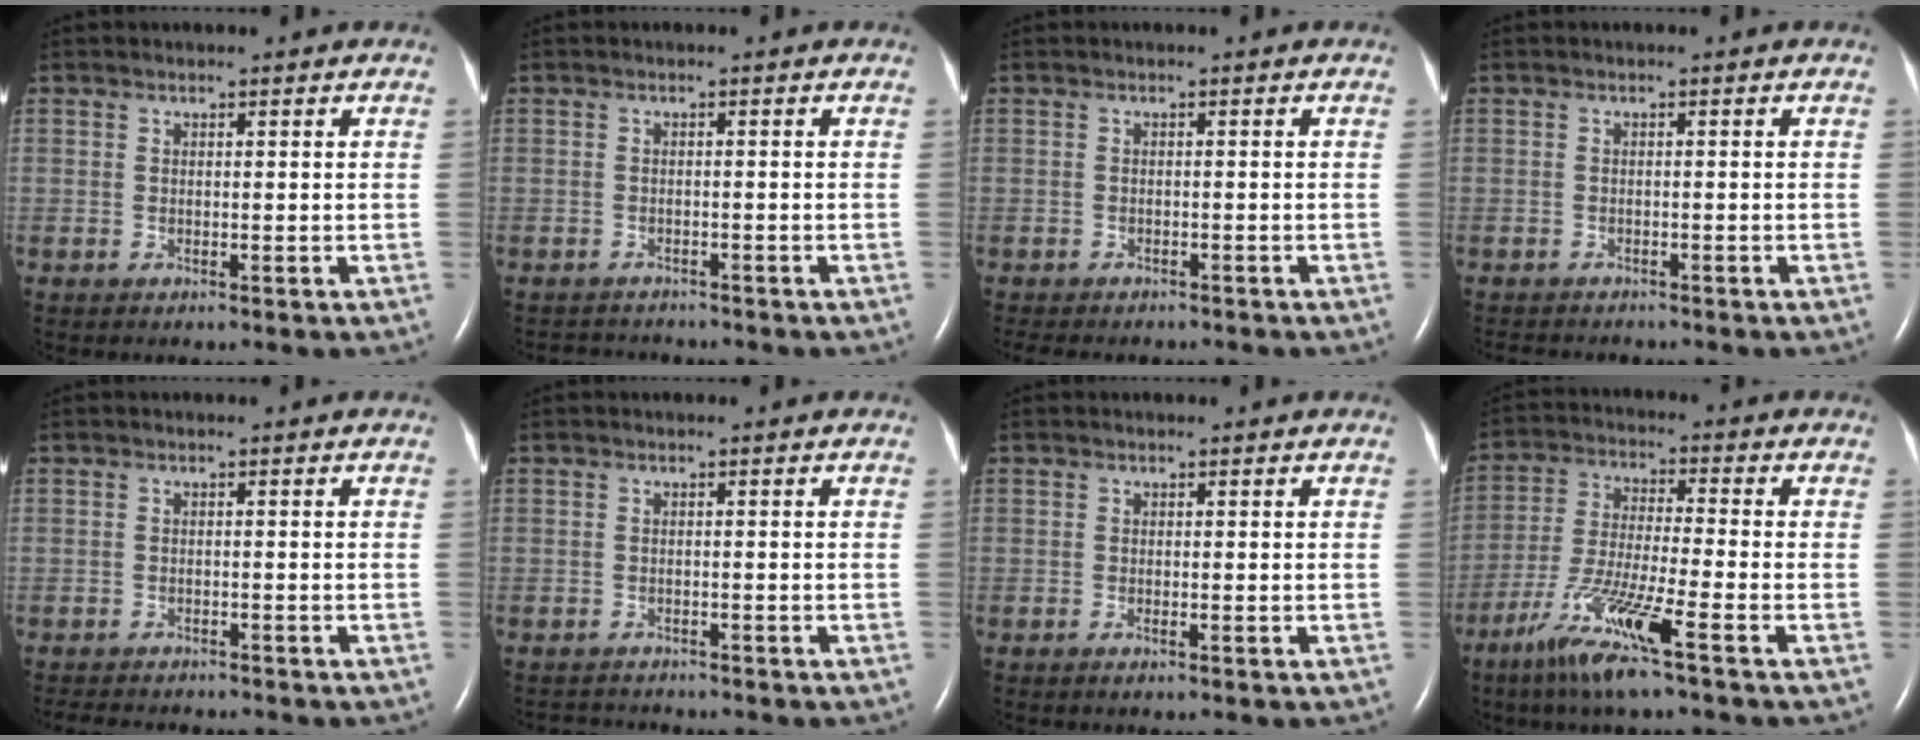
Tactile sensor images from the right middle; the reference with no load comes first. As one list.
[{"total": 3.3, "force": [-3.2, 0.7, 0.0], "torque": [-0.001, -0.007, -0.045]}, {"total": 7.9, "force": [-6.9, 2.4, 3.2], "torque": [-0.047, -0.001, -0.085]}, {"total": 4.2, "force": [-3.9, 1.0, 1.3], "torque": [-0.019, -0.007, -0.053]}, {"total": 7.6, "force": [-6.9, 1.8, 2.5], "torque": [-0.037, -0.006, -0.093]}, {"total": 2.6, "force": [-2.6, 0.2, -0.2], "torque": [0.002, -0.012, -0.039]}, {"total": 0.6, "force": [-0.4, 0.0, 0.4], "torque": [-0.012, -0.001, -0.006]}, {"total": 11.4, "force": [-6.8, -0.3, 9.2], "torque": [-0.192, -0.032, -0.135]}]